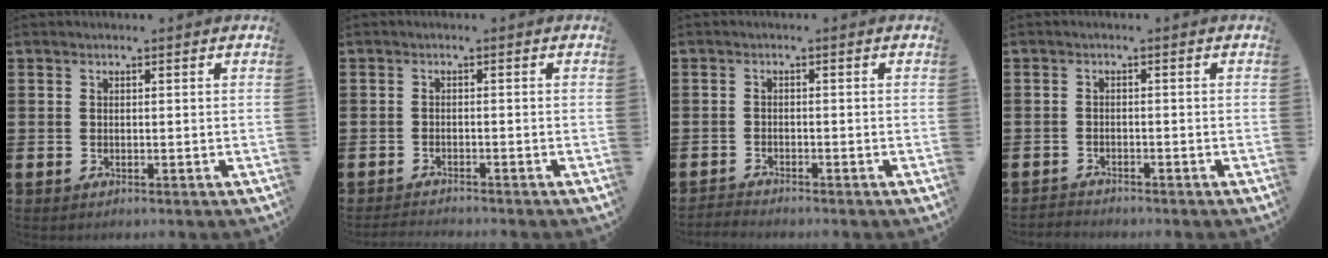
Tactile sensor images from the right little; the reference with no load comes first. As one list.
[{"total": 1.3, "force": [-1.2, -0.1, 0.1], "torque": [-0.004, 0.001, -0.025]}, {"total": 1.2, "force": [-1.2, 0.0, -0.1], "torque": [-0.003, 0.001, -0.024]}, {"total": 1.1, "force": [-1.1, 0.1, -0.2], "torque": [0.000, 0.003, -0.024]}]